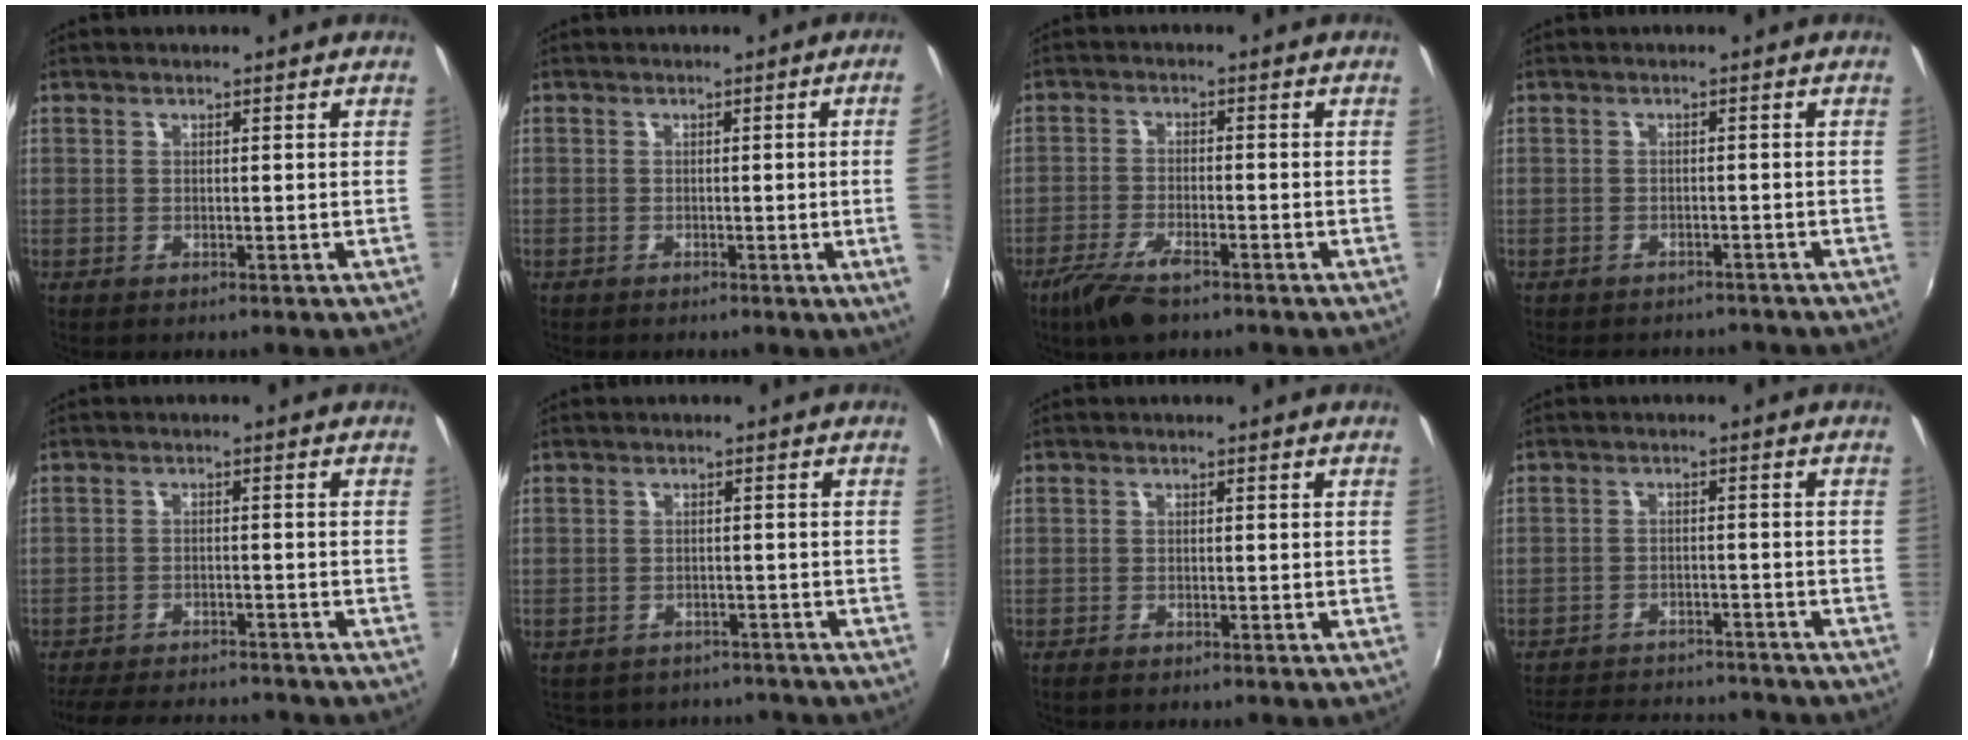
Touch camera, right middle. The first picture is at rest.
{"total": 4.8, "force": [-0.1, -2.0, 4.3], "torque": [-0.066, -0.010, 0.003]}
{"total": 7.5, "force": [-5.3, 2.2, 4.9], "torque": [-0.122, -0.017, -0.102]}
{"total": 6.1, "force": [-5.3, 2.5, 1.7], "torque": [-0.041, -0.003, -0.072]}
{"total": 13.8, "force": [-12.3, 3.4, 5.2], "torque": [-0.121, -0.007, -0.180]}
{"total": 9.3, "force": [-8.1, 3.9, 2.4], "torque": [-0.057, -0.003, -0.103]}
{"total": 1.5, "force": [-1.2, 0.6, 0.6], "torque": [-0.018, -0.005, -0.025]}
{"total": 15.6, "force": [-13.9, 4.7, 5.4], "torque": [-0.123, 0.012, -0.188]}